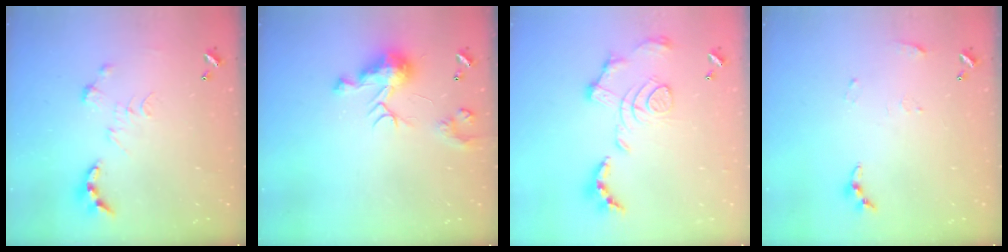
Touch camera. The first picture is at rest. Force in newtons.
{"total": 9.7, "press": 9.7, "slide": 0.8}
{"total": 1.7, "press": 1.1, "slide": 1.3}
{"total": 6.4, "press": 6.4, "slide": 0.7}